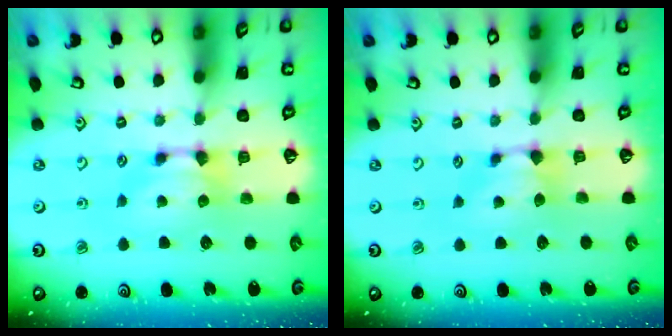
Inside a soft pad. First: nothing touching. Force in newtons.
{"total": 0.8, "press": 0.4, "slide": 0.6}